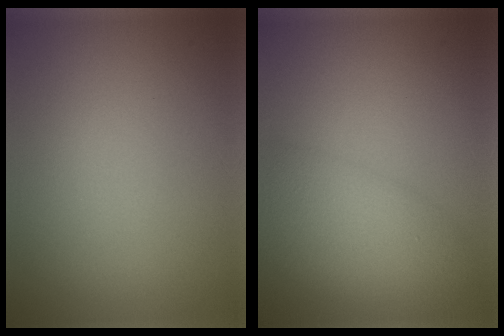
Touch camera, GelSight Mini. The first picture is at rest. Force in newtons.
{"total": 6.7, "press": 6.7, "slide": 0.5}